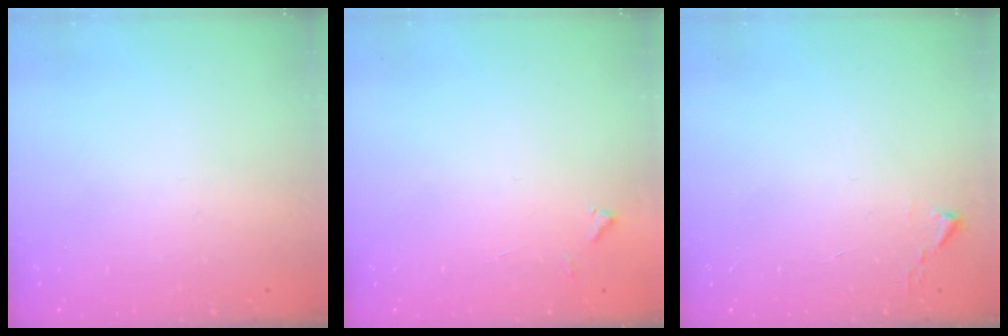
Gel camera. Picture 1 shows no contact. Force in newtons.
{"total": 4.0, "press": 3.9, "slide": 0.2}
{"total": 2.4, "press": 2.4, "slide": 0.3}